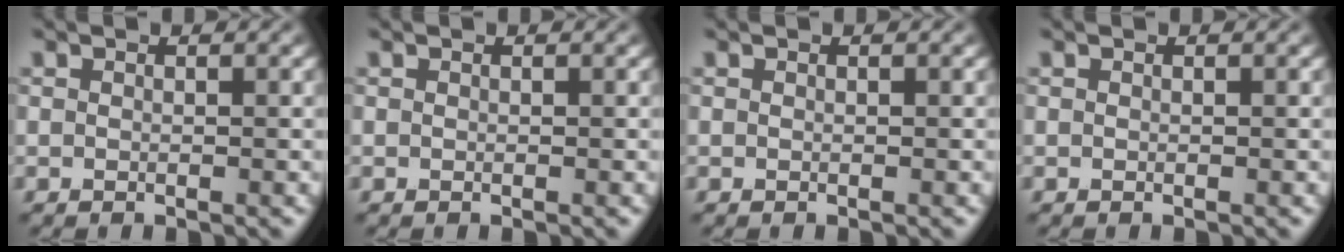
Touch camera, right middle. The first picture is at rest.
{"total": 0.0}
{"total": 0.0}
{"total": 0.0}